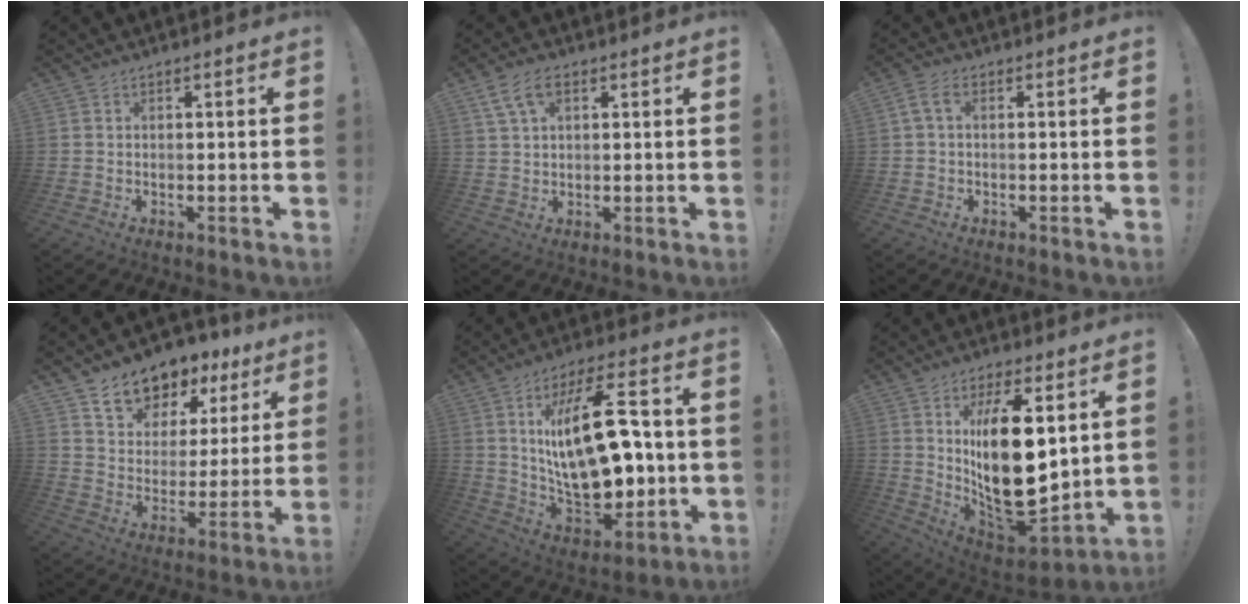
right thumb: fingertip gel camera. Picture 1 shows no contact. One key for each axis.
{"total": 7.4, "fx": 3.5, "fy": 4.2, "fz": 5.1, "tx": -0.084, "ty": 0.001, "tz": 0.068}
{"total": 3.3, "fx": 0.6, "fy": 1.7, "fz": 2.8, "tx": -0.051, "ty": 0.007, "tz": 0.013}
{"total": 10.9, "fx": 8.5, "fy": 6.2, "fz": 2.6, "tx": -0.045, "ty": -0.068, "tz": 0.157}
{"total": 26.3, "fx": 2.8, "fy": 13.0, "fz": 22.8, "tx": -0.400, "ty": -0.014, "tz": 0.048}
{"total": 21.9, "fx": 4.0, "fy": 10.5, "fz": 18.8, "tx": -0.310, "ty": -0.052, "tz": 0.077}